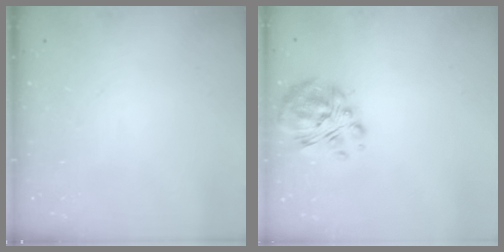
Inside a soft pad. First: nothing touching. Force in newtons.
{"total": 9.5, "press": 9.2, "slide": 2.6}